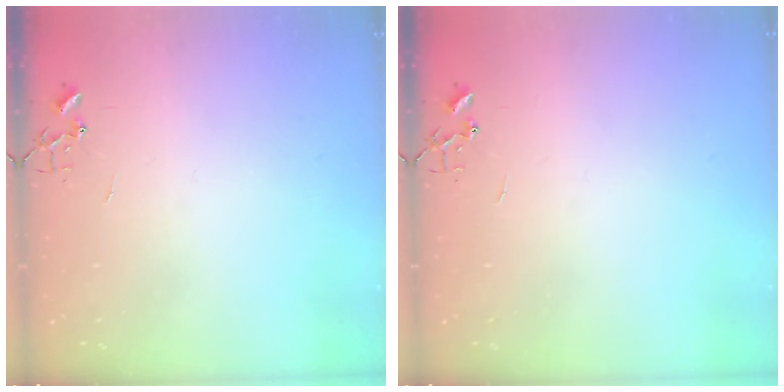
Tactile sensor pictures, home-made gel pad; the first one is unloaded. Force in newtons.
{"total": 0.0}